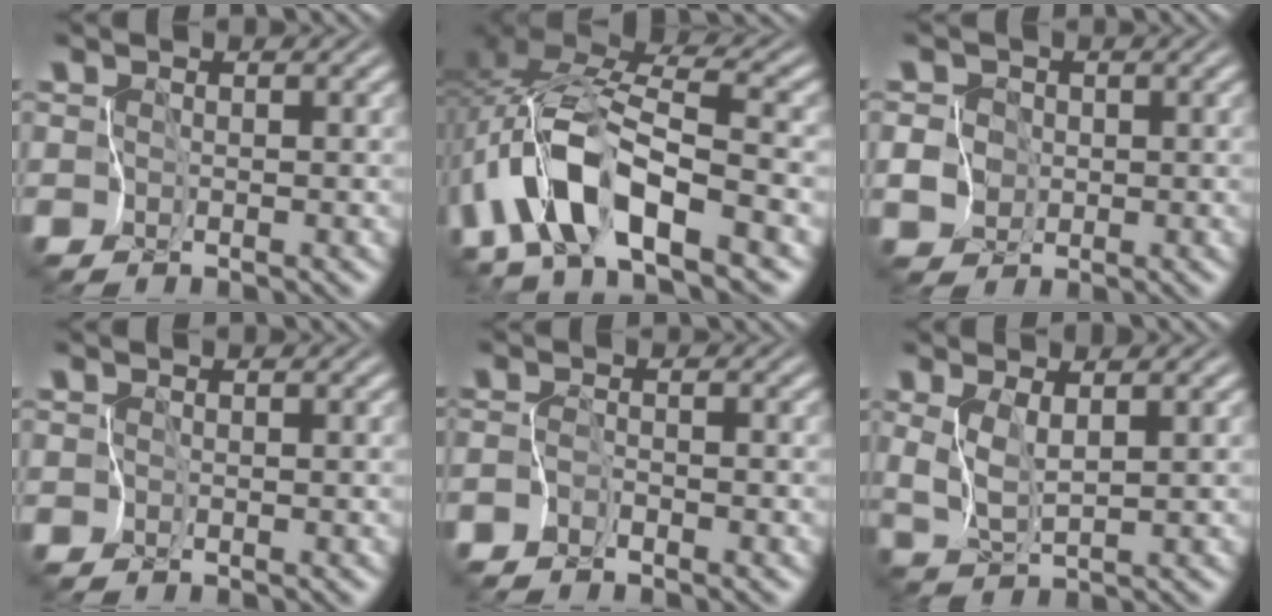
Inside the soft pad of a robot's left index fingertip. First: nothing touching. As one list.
[{"total": 11.4, "force": [-5.2, 4.4, 9.1], "torque": [-0.204, -0.002, -0.087]}, {"total": 5.3, "force": [-0.2, 5.0, 1.5], "torque": [-0.050, 0.017, -0.014]}, {"total": 0.0}, {"total": 1.8, "force": [-1.6, -0.9, 0.0], "torque": [-0.023, -0.007, -0.025]}, {"total": 1.8, "force": [1.0, -0.3, 1.5], "torque": [-0.058, -0.007, 0.038]}]